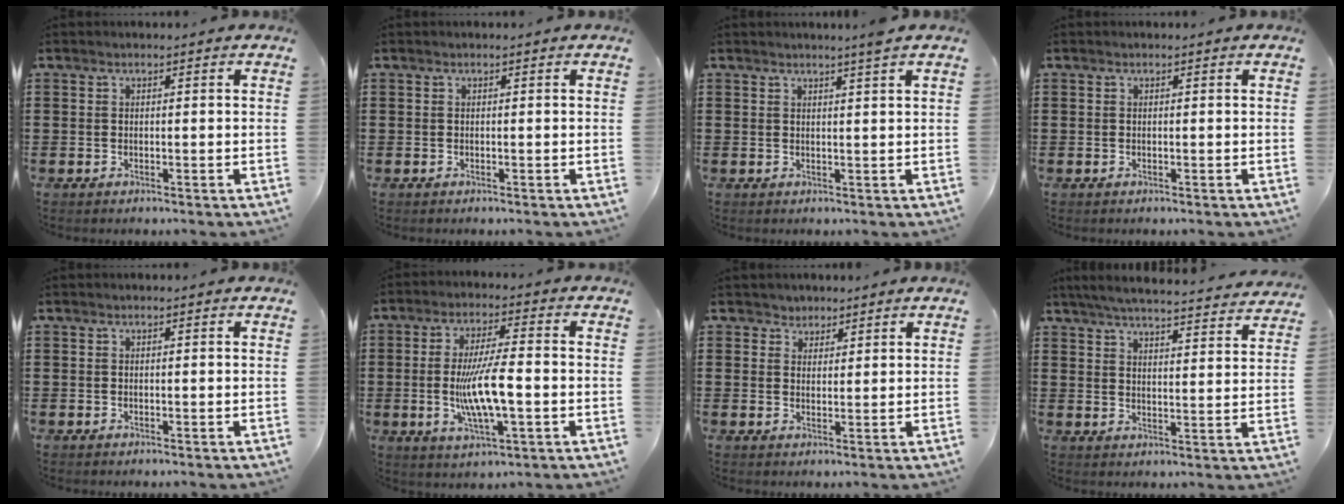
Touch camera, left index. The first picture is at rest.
{"total": 0.0}
{"total": 2.2, "force": [1.8, -0.8, 1.2], "torque": [-0.024, -0.006, 0.033]}
{"total": 0.0}
{"total": 0.0}
{"total": 9.2, "force": [-1.5, 2.1, 8.8], "torque": [-0.175, -0.007, -0.031]}
{"total": 2.2, "force": [1.7, 1.3, -0.1], "torque": [-0.006, 0.007, 0.032]}
{"total": 5.2, "force": [5.0, -0.3, 1.5], "torque": [-0.050, -0.035, 0.085]}